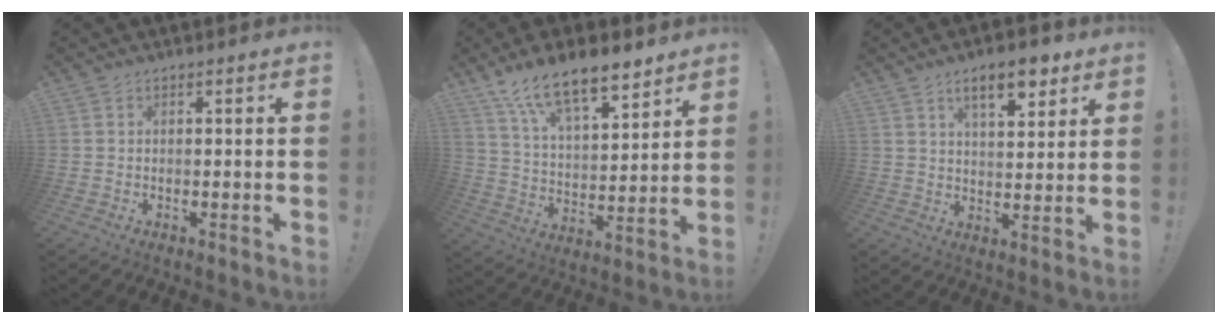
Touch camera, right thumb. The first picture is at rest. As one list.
[{"total": 14.7, "force": [11.1, 5.3, 8.1], "torque": [-0.137, -0.079, 0.197]}, {"total": 10.1, "force": [5.8, 4.0, 7.2], "torque": [-0.100, -0.022, 0.099]}]